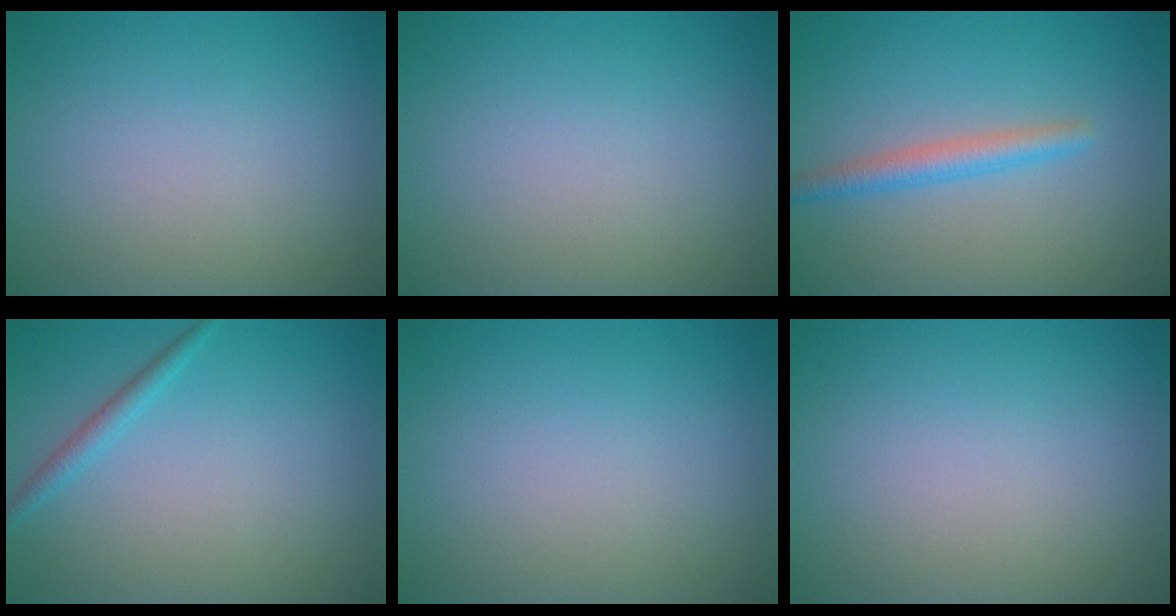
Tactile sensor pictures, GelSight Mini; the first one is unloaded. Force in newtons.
{"total": 0.0}
{"total": 2.3, "press": 2.2, "slide": 0.2}
{"total": 1.4, "press": 1.4, "slide": 0.1}
{"total": 0.0}
{"total": 0.0}